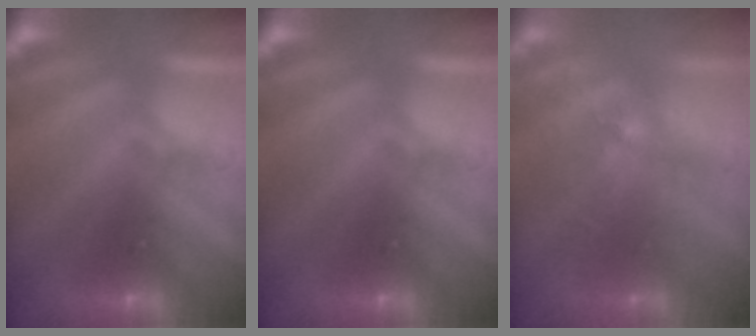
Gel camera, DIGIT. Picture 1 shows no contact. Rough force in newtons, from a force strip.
{"total": 0.0}
{"total": 2.9}